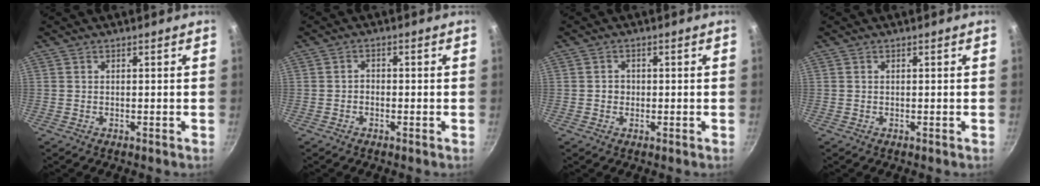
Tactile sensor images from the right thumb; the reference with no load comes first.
{"total": 1.4, "force": [-0.7, 1.0, 0.6], "torque": [-0.008, 0.010, -0.014]}
{"total": 1.8, "force": [-0.2, 1.6, 0.7], "torque": [-0.003, 0.005, -0.006]}
{"total": 0.0}